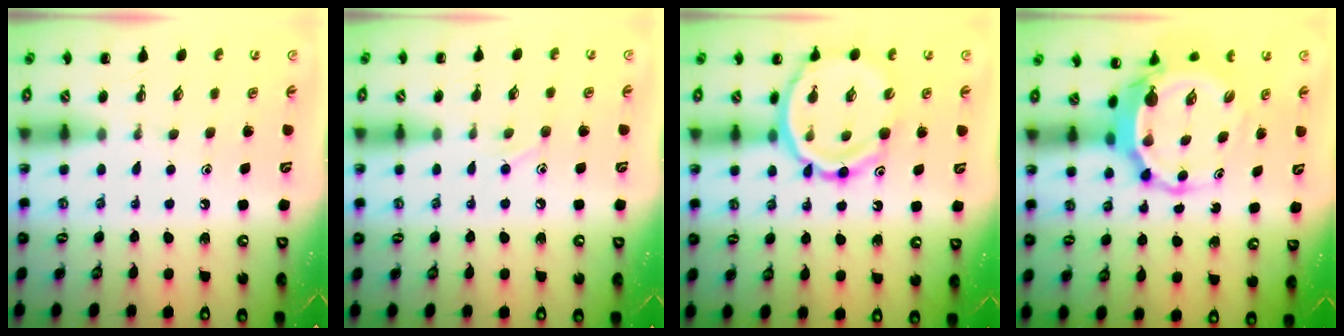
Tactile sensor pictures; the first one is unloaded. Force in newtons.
{"total": 6.2, "press": 5.9, "slide": 2.0}
{"total": 14.8, "press": 14.4, "slide": 3.5}
{"total": 5.8, "press": 5.6, "slide": 1.7}